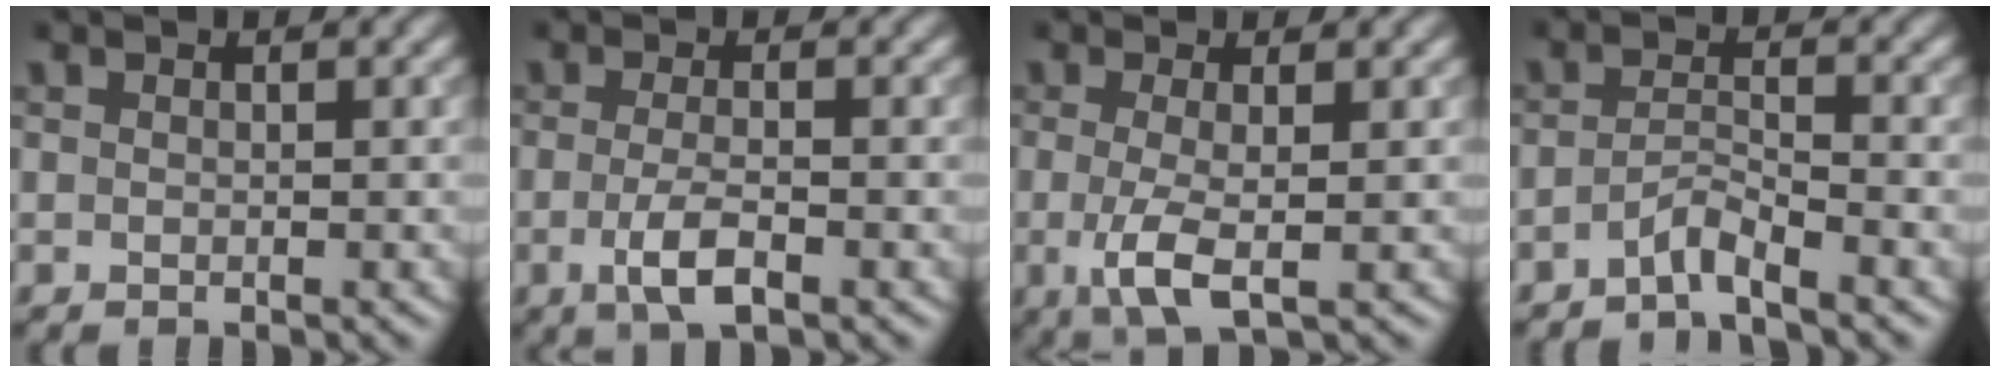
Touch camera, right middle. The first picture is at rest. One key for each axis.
{"total": 3.1, "fx": -1.1, "fy": 0.8, "fz": 2.7, "tx": -0.056, "ty": -0.003, "tz": -0.023}
{"total": 3.8, "fx": -0.6, "fy": 1.0, "fz": 3.6, "tx": -0.075, "ty": -0.011, "tz": -0.013}
{"total": 2.1, "fx": -1.8, "fy": 0.1, "fz": 1.1, "tx": -0.021, "ty": 0.003, "tz": -0.042}